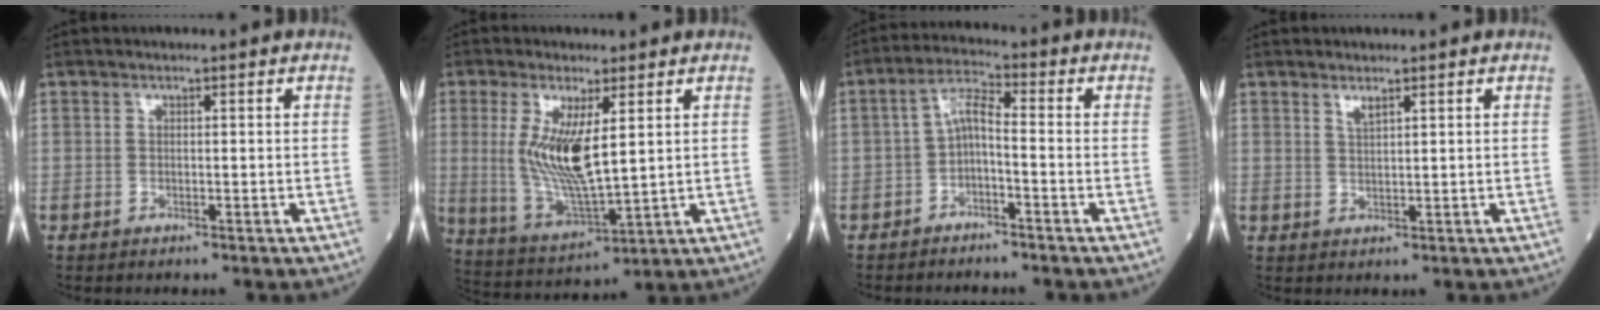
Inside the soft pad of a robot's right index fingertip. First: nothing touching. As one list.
[{"total": 10.4, "force": [2.1, 2.2, 9.9], "torque": [-0.212, -0.018, 0.048]}, {"total": 4.4, "force": [-1.3, 1.2, 4.0], "torque": [-0.075, 0.017, -0.026]}, {"total": 1.4, "force": [1.1, 0.0, 0.9], "torque": [-0.019, -0.004, 0.023]}]